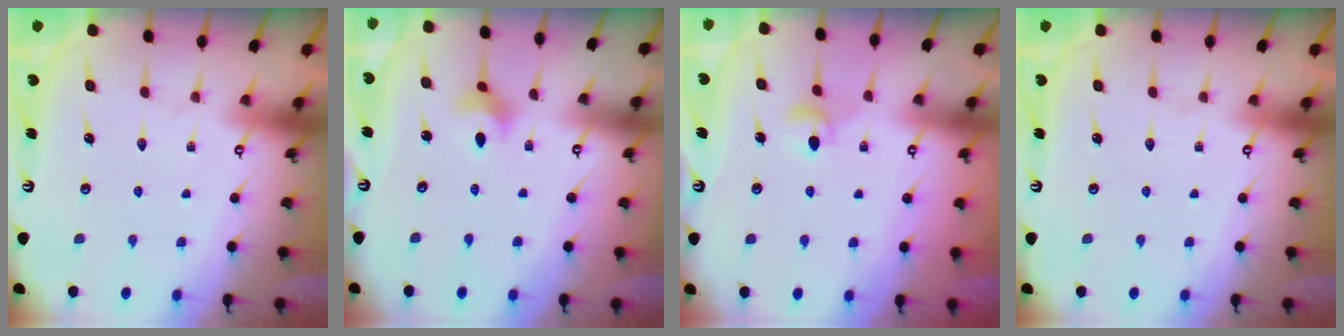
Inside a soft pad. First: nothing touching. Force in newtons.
{"total": 3.2, "press": 3.2, "slide": 0.5}
{"total": 5.1, "press": 5.1, "slide": 0.5}
{"total": 0.0}